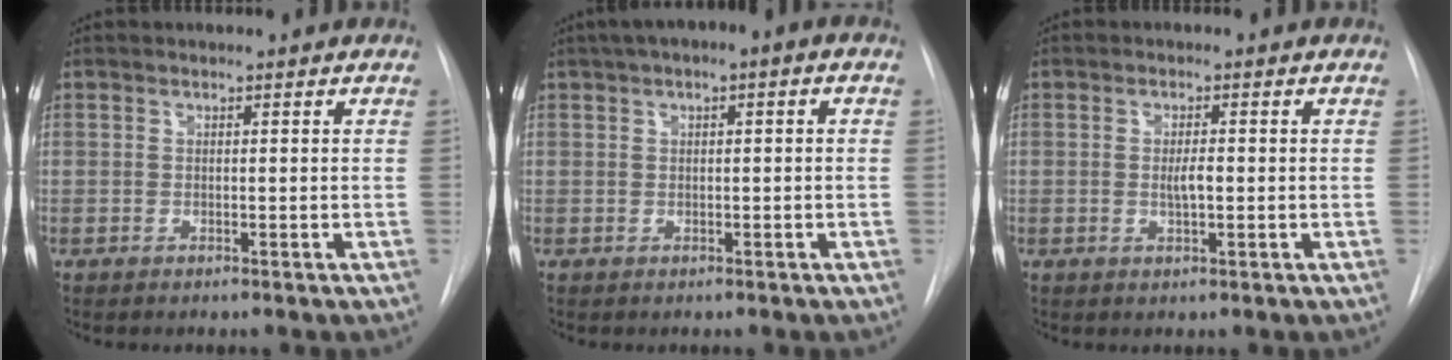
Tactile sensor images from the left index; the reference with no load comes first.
{"total": 4.8, "force": [1.9, 1.5, 4.2], "torque": [-0.067, 0.026, 0.021]}
{"total": 2.2, "force": [-0.2, 0.5, 2.1], "torque": [-0.041, -0.002, -0.004]}